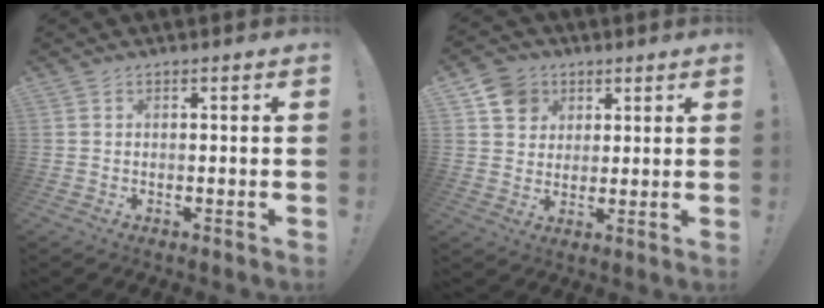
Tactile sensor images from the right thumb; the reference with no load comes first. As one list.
[{"total": 8.7, "force": [4.0, 7.4, 2.2], "torque": [-0.034, -0.019, 0.081]}]